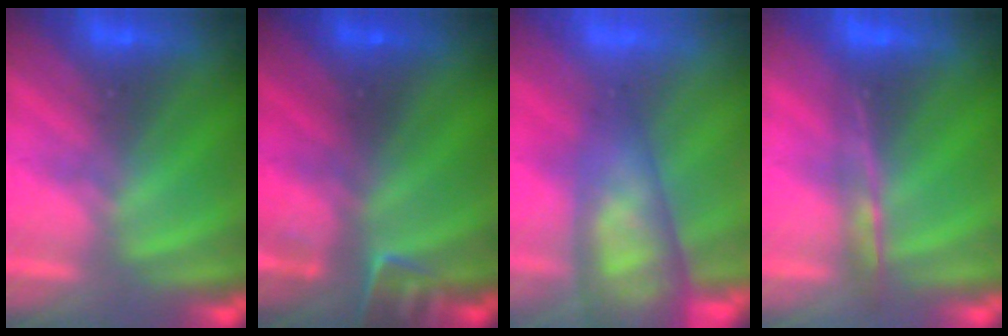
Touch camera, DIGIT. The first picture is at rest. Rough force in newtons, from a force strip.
{"total": 3.4}
{"total": 7.9}
{"total": 5.0}